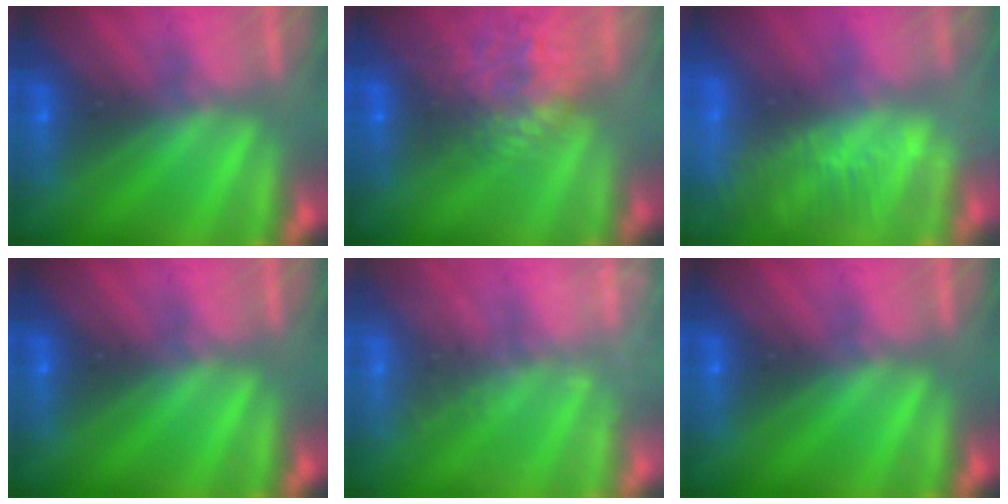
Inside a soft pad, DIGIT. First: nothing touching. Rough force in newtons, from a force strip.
{"total": 9.1}
{"total": 3.4}
{"total": 0.0}
{"total": 1.9}
{"total": 0.0}